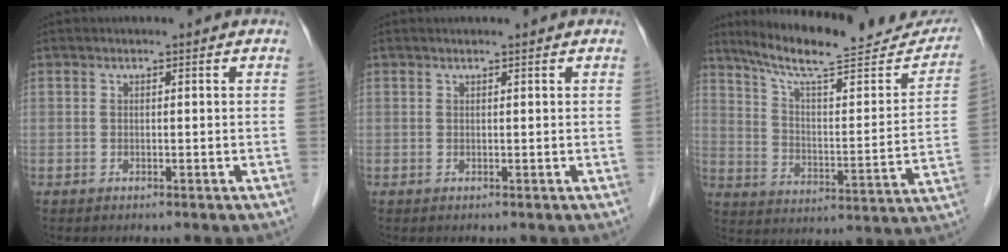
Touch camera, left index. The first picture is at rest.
{"total": 1.1, "force": [1.1, -0.1, 0.4], "torque": [-0.006, 0.012, 0.019]}
{"total": 23.2, "force": [20.4, 4.1, 10.4], "torque": [-0.153, -0.019, 0.285]}